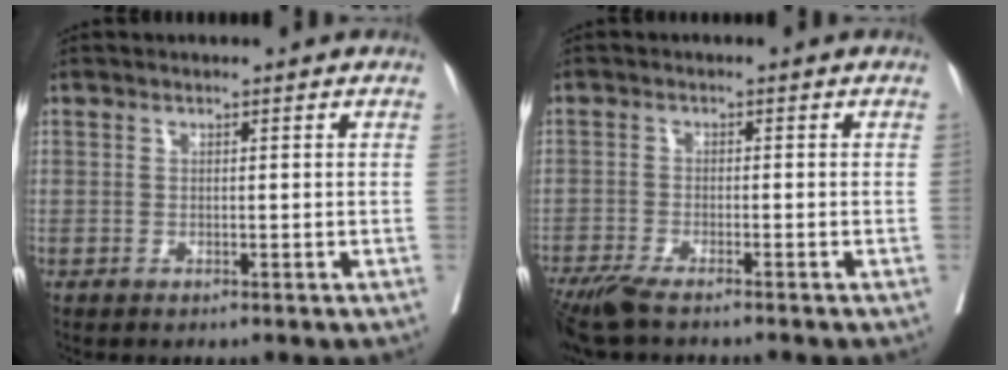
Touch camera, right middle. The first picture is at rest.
{"total": 6.3, "force": [-5.2, 0.4, 3.6], "torque": [-0.057, -0.016, -0.093]}